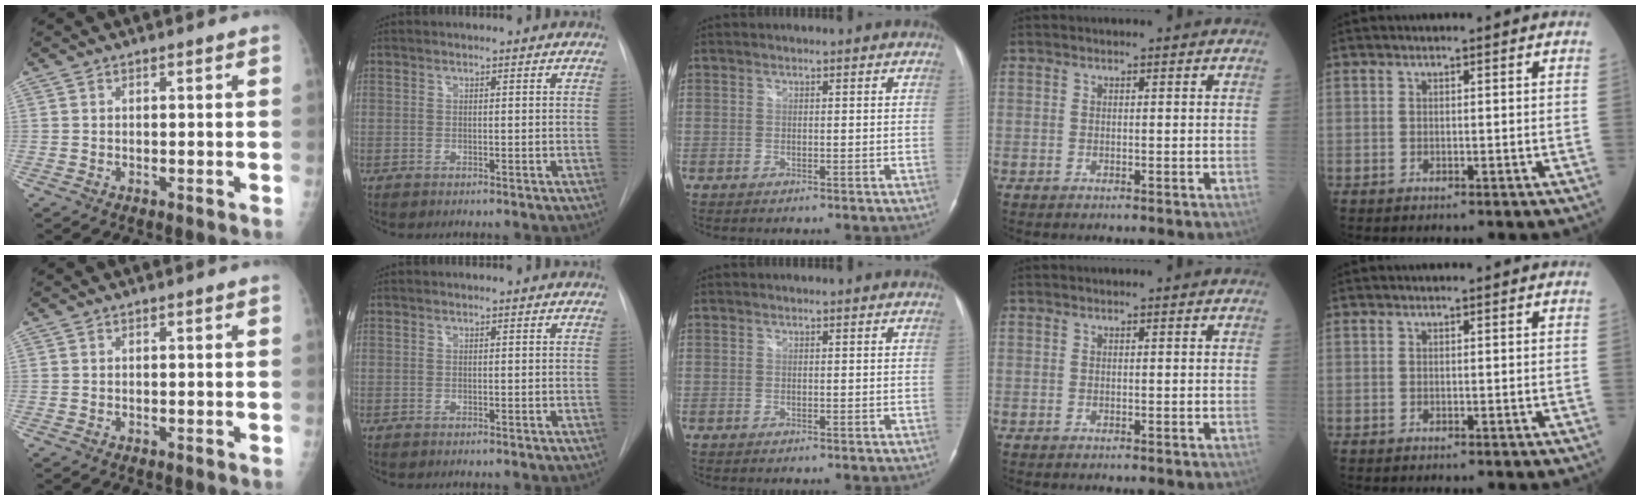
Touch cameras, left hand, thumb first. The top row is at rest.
{}